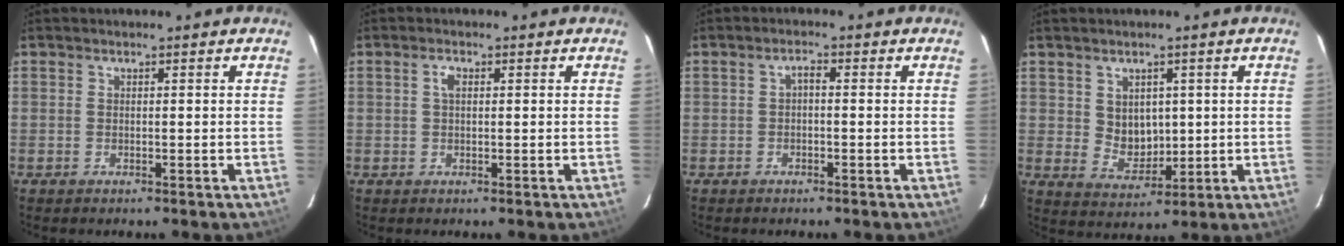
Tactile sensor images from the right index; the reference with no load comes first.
{"total": 1.7, "force": [0.4, 0.9, 1.4], "torque": [-0.028, 0.004, 0.007]}
{"total": 1.4, "force": [-0.4, 0.7, 1.2], "torque": [-0.022, 0.007, -0.007]}
{"total": 5.8, "force": [1.4, 4.8, 3.1], "torque": [-0.051, 0.001, 0.040]}